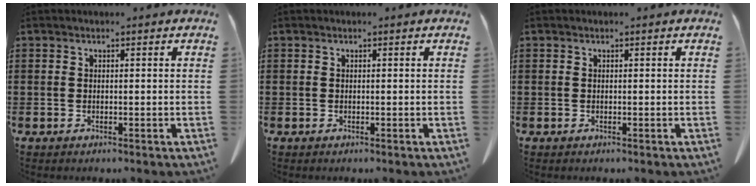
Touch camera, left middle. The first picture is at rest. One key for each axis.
{"total": 0.0}
{"total": 0.0}